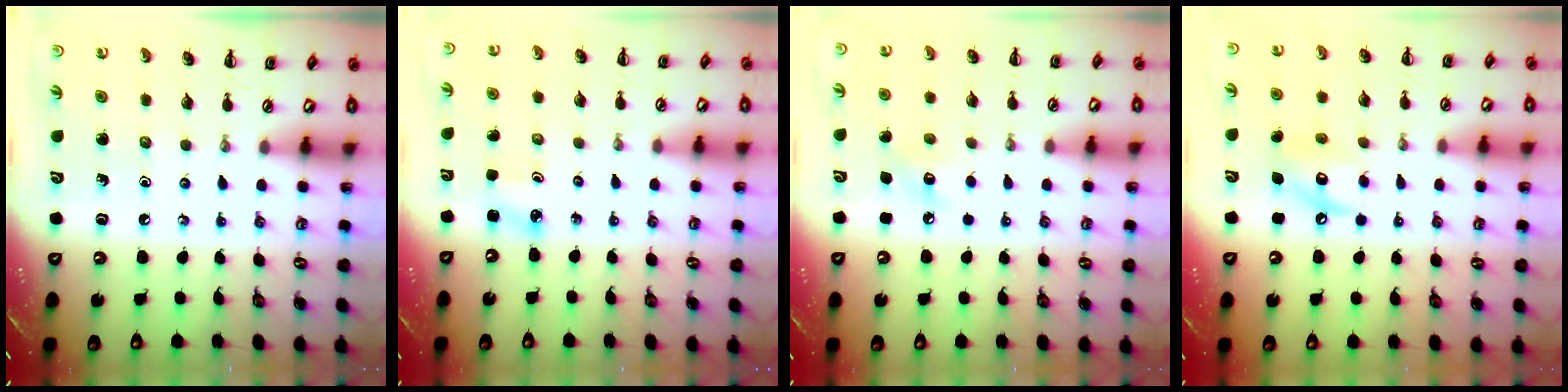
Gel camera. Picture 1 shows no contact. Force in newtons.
{"total": 3.1, "press": 2.9, "slide": 1.0}
{"total": 6.7, "press": 6.4, "slide": 1.9}
{"total": 9.0, "press": 8.9, "slide": 1.1}